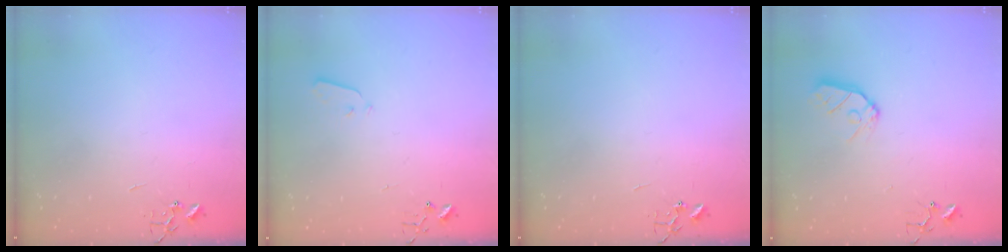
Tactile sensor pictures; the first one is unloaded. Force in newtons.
{"total": 2.9, "press": 2.9, "slide": 0.4}
{"total": 0.0}
{"total": 9.2, "press": 9.2, "slide": 0.8}